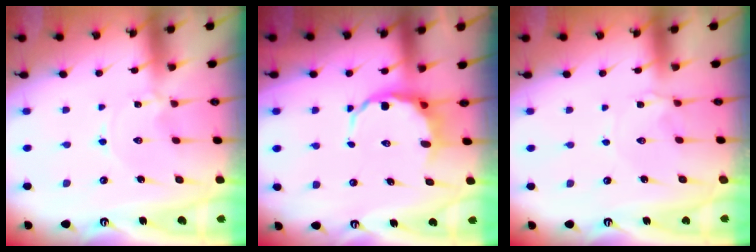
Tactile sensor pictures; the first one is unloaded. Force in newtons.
{"total": 7.4, "press": 7.2, "slide": 1.8}
{"total": 2.7, "press": 2.7, "slide": 0.5}